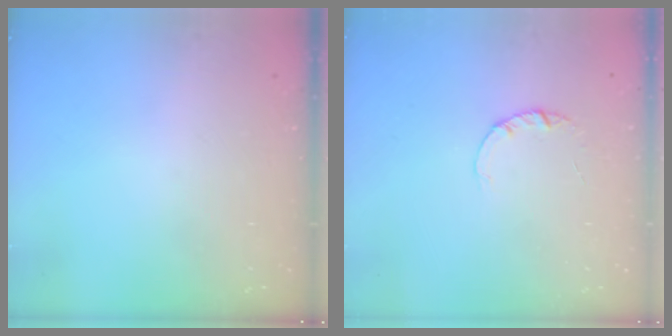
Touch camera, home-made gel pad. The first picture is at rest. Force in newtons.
{"total": 1.4, "press": 1.4, "slide": 0.2}